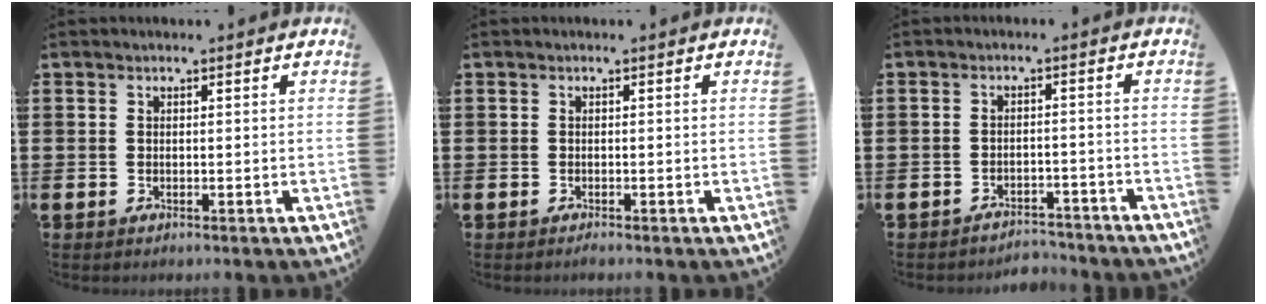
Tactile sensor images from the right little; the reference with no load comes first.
{"total": 0.0}
{"total": 2.8, "force": [-2.7, 0.2, -0.2], "torque": [-0.004, 0.004, -0.060]}